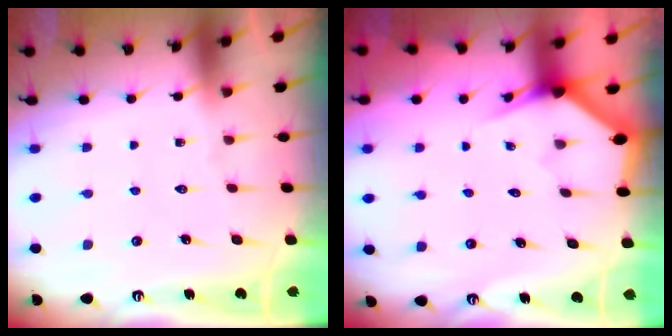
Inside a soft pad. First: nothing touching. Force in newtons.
{"total": 2.8, "press": 2.8, "slide": 0.1}